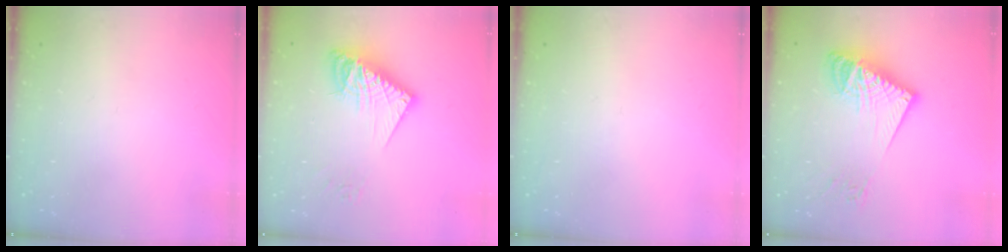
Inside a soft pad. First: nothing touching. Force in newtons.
{"total": 14.3, "press": 14.2, "slide": 1.4}
{"total": 0.0}
{"total": 16.5, "press": 16.4, "slide": 1.9}